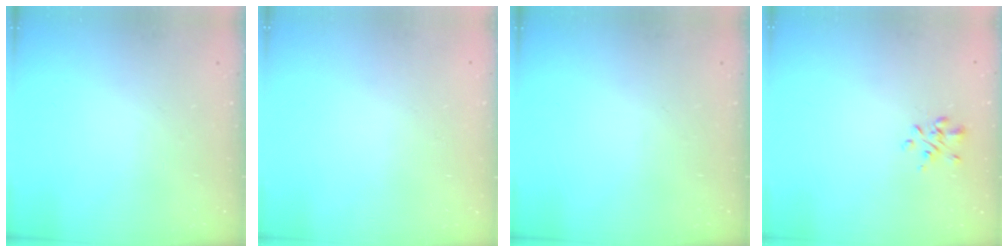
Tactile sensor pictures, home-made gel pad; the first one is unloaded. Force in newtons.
{"total": 1.6, "press": 1.6, "slide": 0.2}
{"total": 0.0}
{"total": 1.6, "press": 1.3, "slide": 0.8}